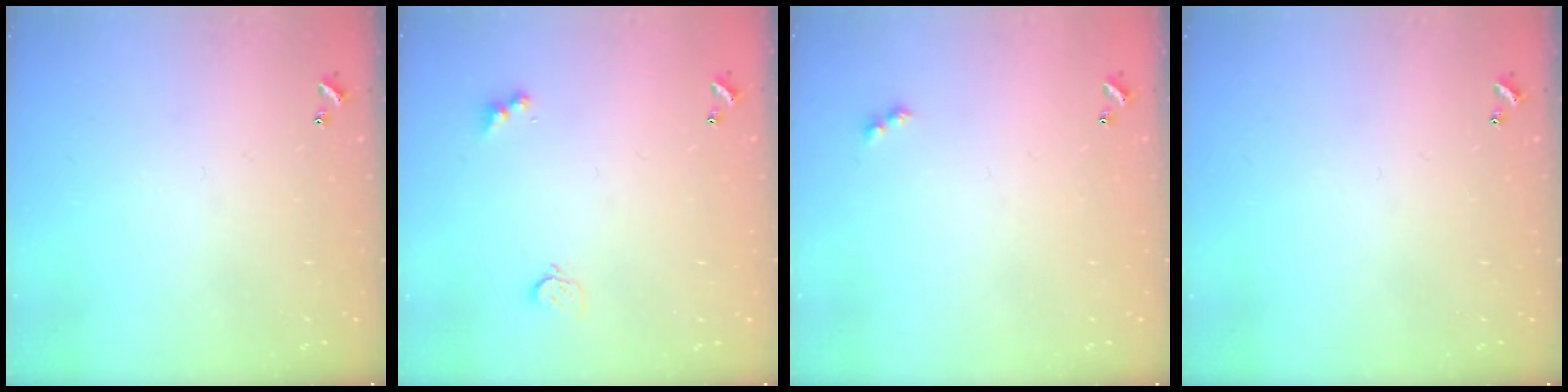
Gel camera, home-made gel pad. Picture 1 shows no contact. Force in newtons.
{"total": 3.0, "press": 3.0, "slide": 0.5}
{"total": 2.5, "press": 2.5, "slide": 0.6}
{"total": 0.0}